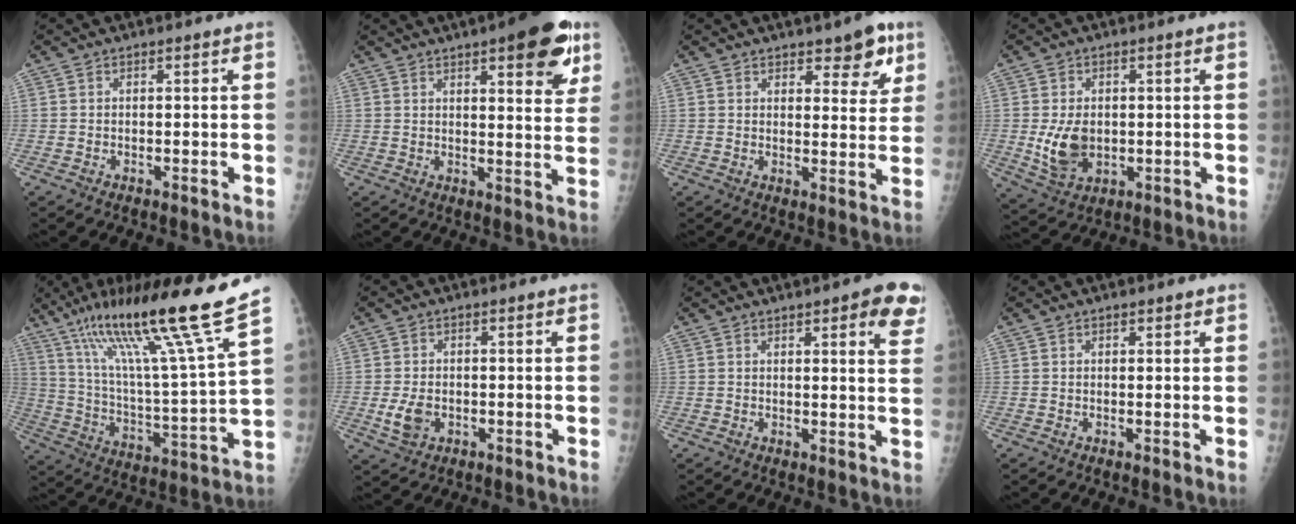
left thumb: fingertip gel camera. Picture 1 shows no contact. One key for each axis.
{"total": 13.5, "fx": 7.3, "fy": 4.2, "fz": 10.6, "tx": -0.103, "ty": -0.026, "tz": 0.091}
{"total": 7.2, "fx": 4.5, "fy": 3.2, "fz": 4.6, "tx": -0.030, "ty": -0.024, "tz": 0.058}
{"total": 7.8, "fx": -0.3, "fy": 5.4, "fz": 5.6, "tx": -0.089, "ty": -0.009, "tz": 0.009}
{"total": 22.7, "fx": 15.8, "fy": -0.6, "fz": 16.2, "tx": -0.251, "ty": -0.078, "tz": 0.276}
{"total": 4.3, "fx": -0.9, "fy": 3.0, "fz": 2.9, "tx": -0.055, "ty": -0.003, "tz": -0.012}
{"total": 8.4, "fx": 4.7, "fy": 2.1, "fz": 6.7, "tx": -0.056, "ty": -0.016, "tz": 0.049}
{"total": 1.0, "fx": 0.7, "fy": 0.5, "fz": 0.5, "tx": 0.001, "ty": -0.003, "tz": 0.008}